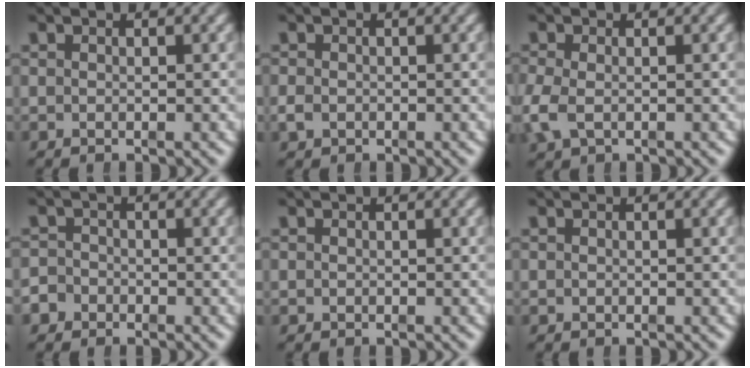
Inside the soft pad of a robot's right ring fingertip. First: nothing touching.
{"total": 0.9, "force": [-0.6, 0.5, 0.3], "torque": [-0.008, -0.003, -0.008]}
{"total": 2.0, "force": [-0.7, 1.3, 1.3], "torque": [-0.049, -0.015, -0.001]}
{"total": 1.9, "force": [-1.4, 1.2, -0.2], "torque": [0.004, -0.007, -0.027]}
{"total": 0.0}
{"total": 0.0}